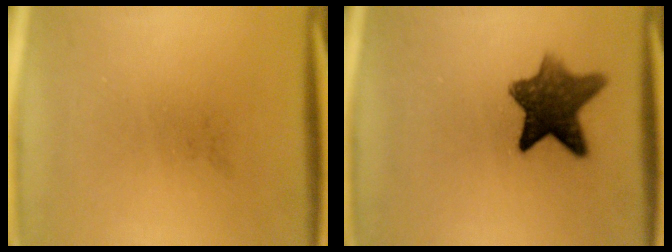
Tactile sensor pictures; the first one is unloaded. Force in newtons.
{"total": 9.6}